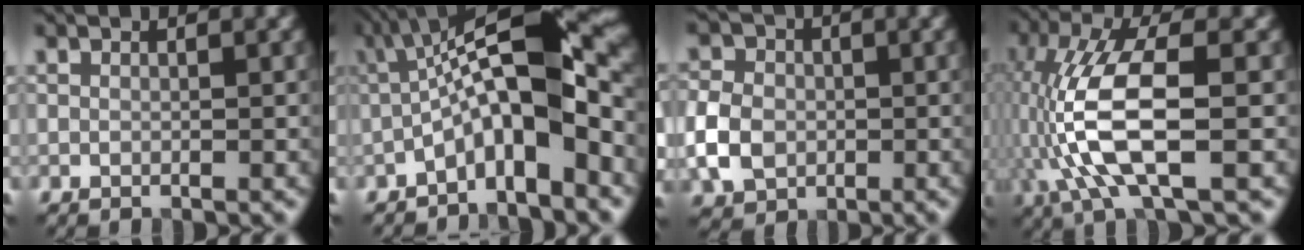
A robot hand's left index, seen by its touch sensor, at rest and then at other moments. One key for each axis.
{"total": 10.9, "fx": -1.0, "fy": 3.6, "fz": 10.3, "tx": -0.159, "ty": 0.024, "tz": -0.029}
{"total": 5.1, "fx": -0.9, "fy": 4.2, "fz": 2.9, "tx": -0.065, "ty": -0.001, "tz": -0.026}
{"total": 9.3, "fx": -1.9, "fy": 2.9, "fz": 8.6, "tx": -0.195, "ty": 0.012, "tz": -0.037}